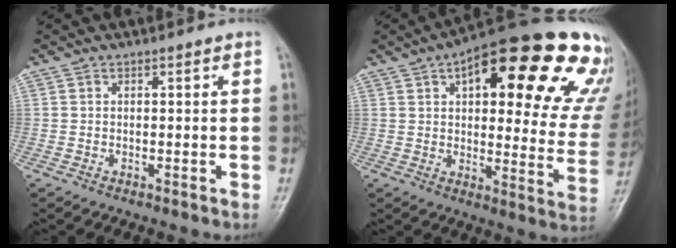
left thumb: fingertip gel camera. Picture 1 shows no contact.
{"total": 29.1, "force": [15.1, 10.6, 22.5], "torque": [-0.248, -0.017, 0.193]}